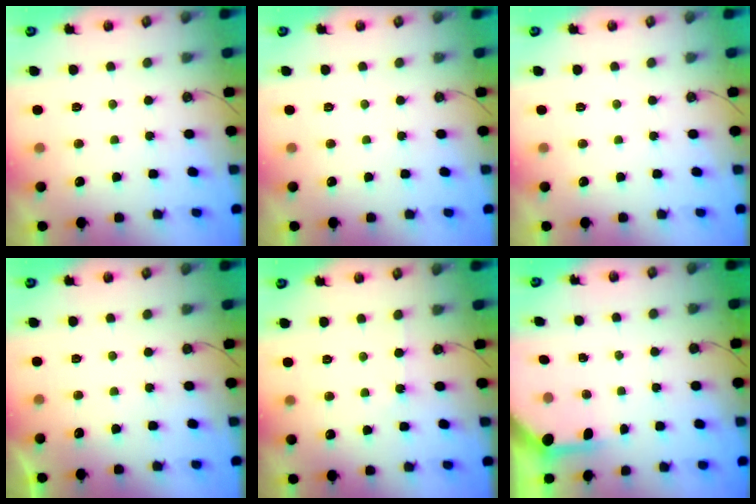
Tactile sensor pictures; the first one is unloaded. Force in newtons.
{"total": 0.0}
{"total": 0.0}
{"total": 2.8, "press": 2.8, "slide": 0.5}
{"total": 2.7, "press": 2.7, "slide": 0.5}
{"total": 3.8, "press": 3.8, "slide": 0.5}